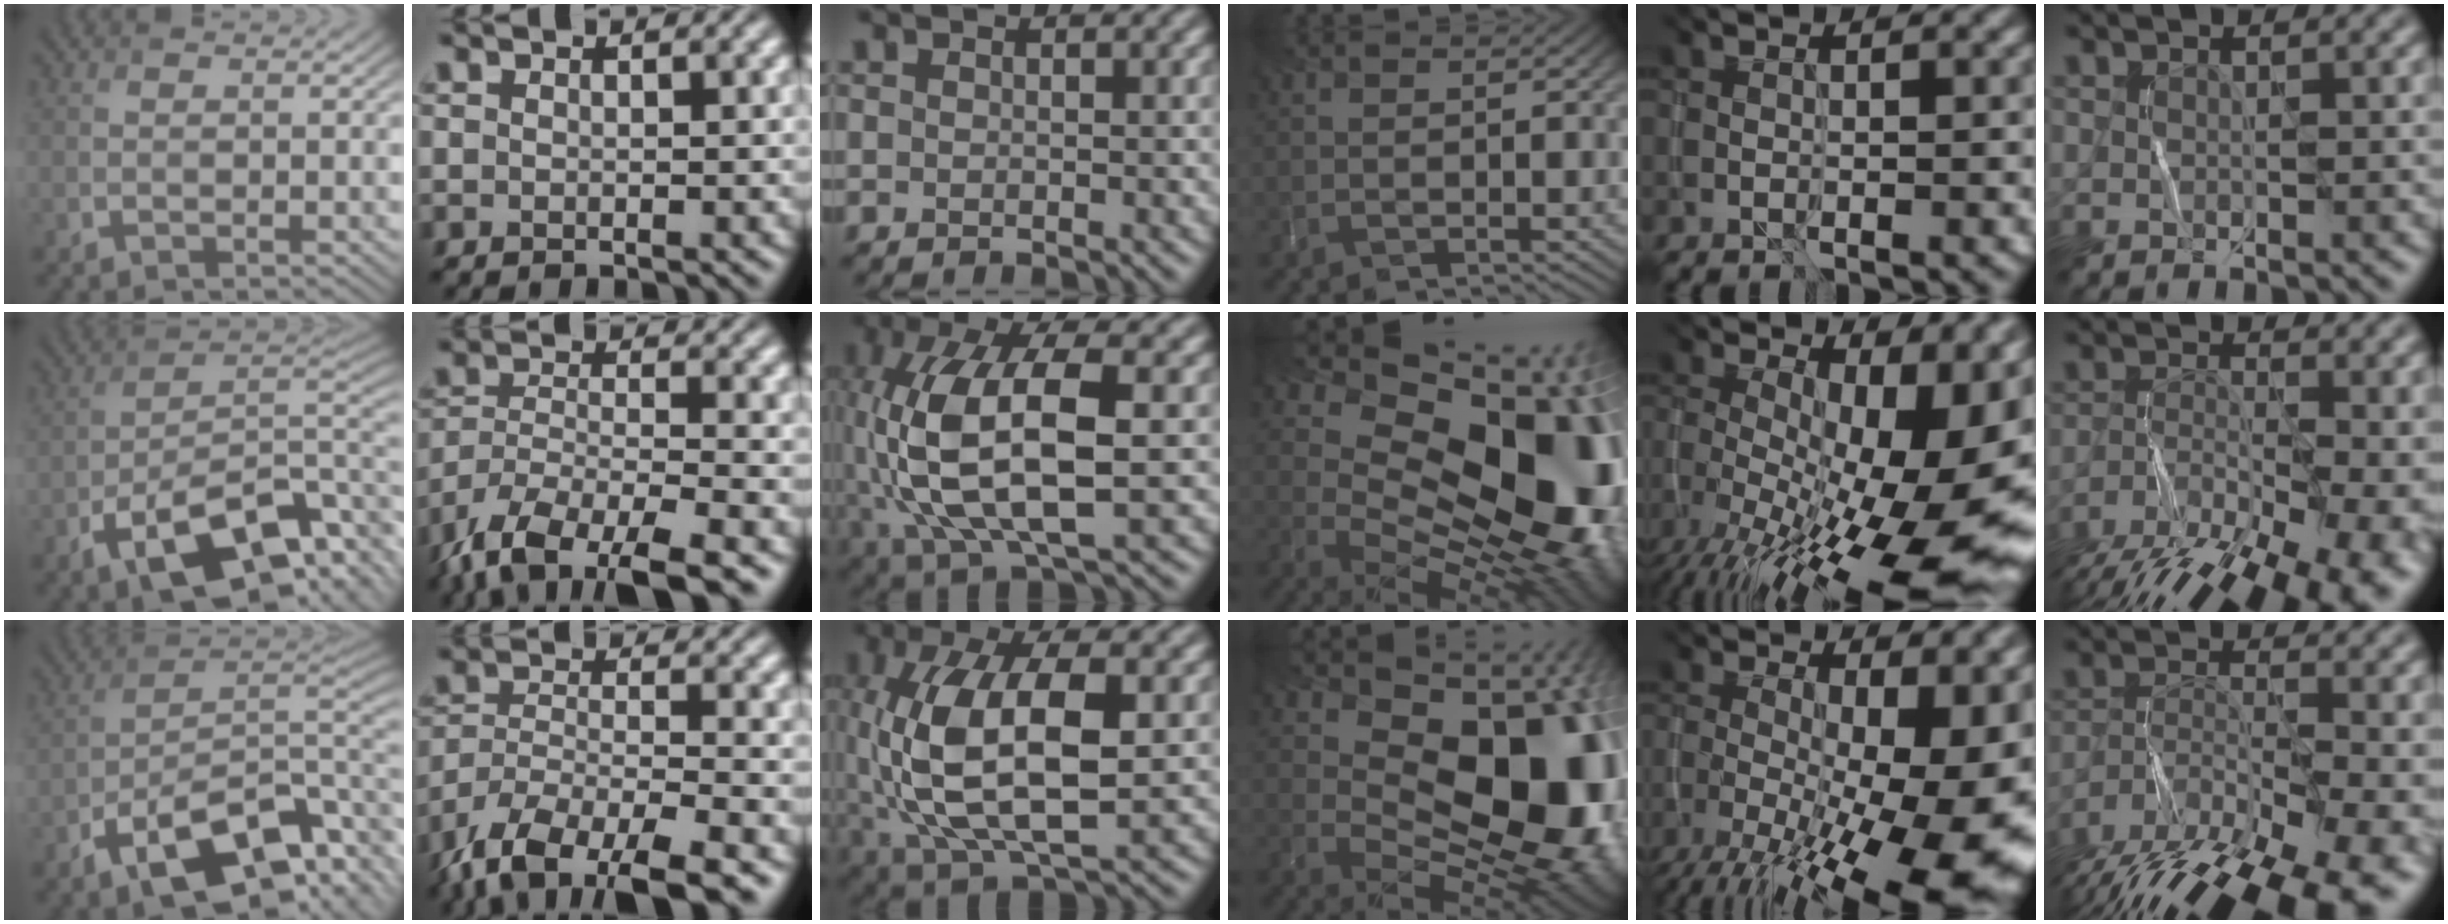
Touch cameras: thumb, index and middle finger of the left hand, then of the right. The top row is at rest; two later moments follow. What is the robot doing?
{"motion": "wrap", "object": "string"}